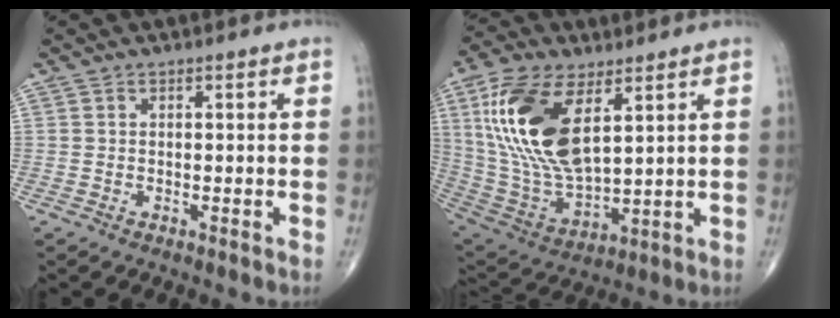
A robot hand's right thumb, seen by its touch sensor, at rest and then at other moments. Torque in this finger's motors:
{"motor_torque": [-1.19, 2.33, 2.07, 0.70, 0.70]}